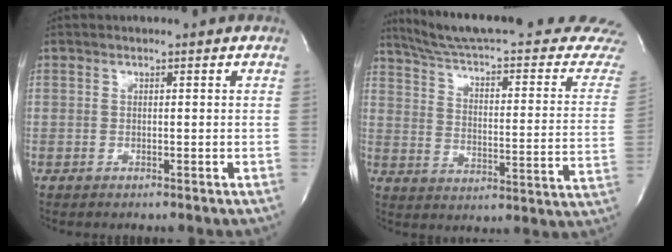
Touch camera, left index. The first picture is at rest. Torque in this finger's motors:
{"motor_torque": [0.34, -0.48, 0.03, 0.04]}